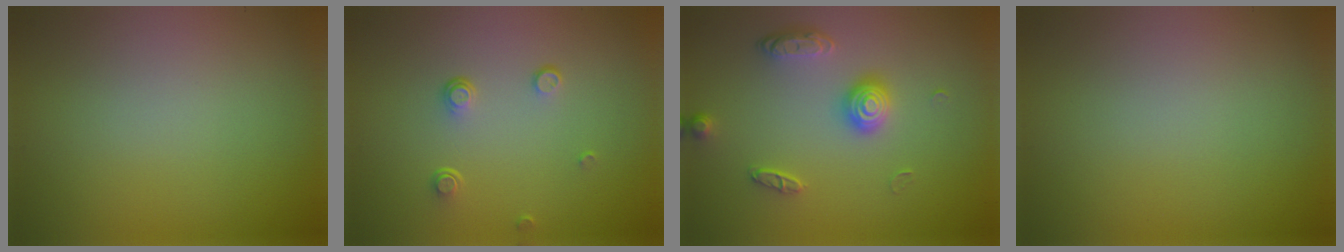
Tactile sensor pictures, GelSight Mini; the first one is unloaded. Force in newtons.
{"total": 1.4, "press": 0.8, "slide": 1.2}
{"total": 2.6, "press": 2.2, "slide": 1.5}
{"total": 0.0}